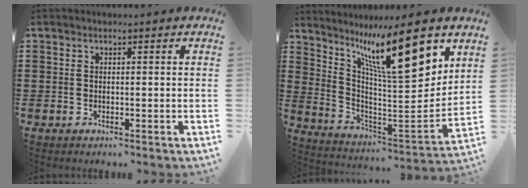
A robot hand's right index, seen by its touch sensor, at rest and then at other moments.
{"total": 15.4, "force": [9.3, 4.2, 11.5], "torque": [-0.193, -0.044, 0.152]}